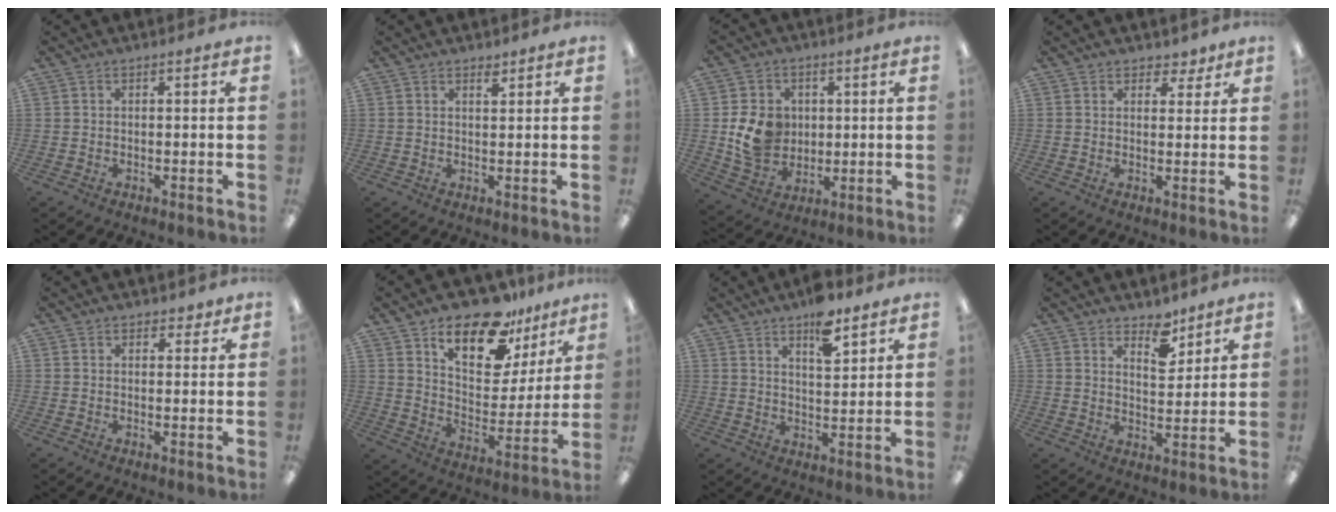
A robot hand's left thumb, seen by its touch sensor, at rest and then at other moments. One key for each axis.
{"total": 1.8, "fx": 1.6, "fy": 0.5, "fz": 0.6, "tx": -0.006, "ty": -0.005, "tz": 0.028}
{"total": 10.6, "fx": 1.1, "fy": 9.1, "fz": 5.2, "tx": -0.100, "ty": 0.005, "tz": 0.027}
{"total": 3.5, "fx": 2.6, "fy": 2.3, "fz": 0.5, "tx": 0.008, "ty": -0.011, "tz": 0.045}
{"total": 2.3, "fx": 1.8, "fy": 1.3, "fz": 0.3, "tx": 0.000, "ty": -0.002, "tz": 0.034}
{"total": 17.4, "fx": 12.7, "fy": 7.8, "fz": 9.0, "tx": -0.155, "ty": -0.080, "tz": 0.223}
{"total": 8.6, "fx": 6.3, "fy": 3.1, "fz": 5.0, "tx": -0.066, "ty": -0.038, "tz": 0.105}
{"total": 6.3, "fx": 5.3, "fy": 2.7, "fz": 2.0, "tx": -0.006, "ty": -0.041, "tz": 0.089}